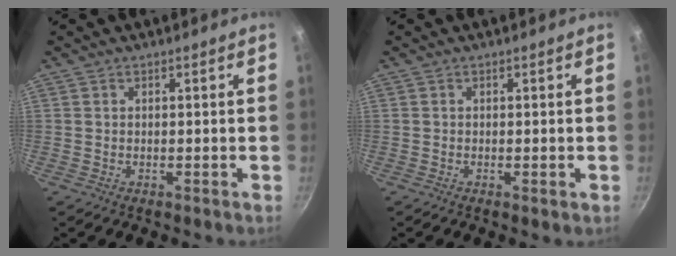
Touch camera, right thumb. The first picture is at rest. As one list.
[{"total": 0.8, "force": [-0.2, 0.2, 0.7], "torque": [-0.013, -0.002, -0.004]}]